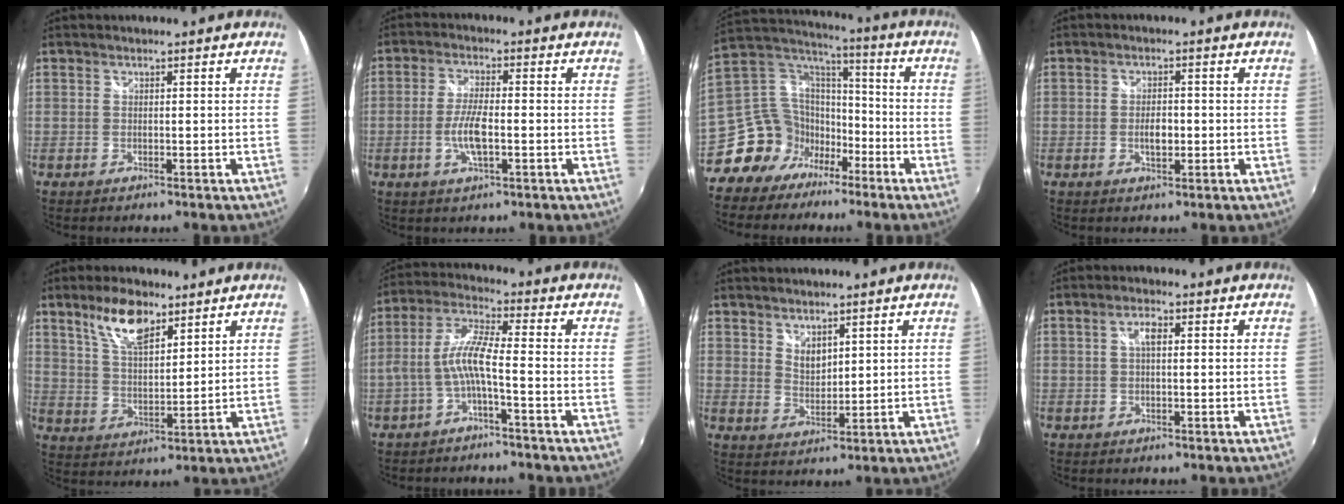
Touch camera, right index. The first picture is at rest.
{"total": 6.1, "force": [-1.6, 1.6, 5.6], "torque": [-0.117, -0.003, -0.031]}
{"total": 13.3, "force": [-8.1, 9.8, 3.8], "torque": [-0.083, 0.045, -0.143]}
{"total": 3.1, "force": [-0.6, 1.7, 2.5], "torque": [-0.044, -0.001, -0.010]}
{"total": 9.4, "force": [6.1, 3.7, 6.1], "torque": [-0.112, 0.011, 0.118]}
{"total": 7.0, "force": [-2.7, 0.7, 6.5], "torque": [-0.153, 0.013, -0.049]}
{"total": 3.8, "force": [2.7, 2.0, 1.6], "torque": [-0.019, -0.001, 0.051]}
{"total": 2.6, "force": [0.5, 1.0, 2.3], "torque": [-0.043, 0.007, 0.005]}